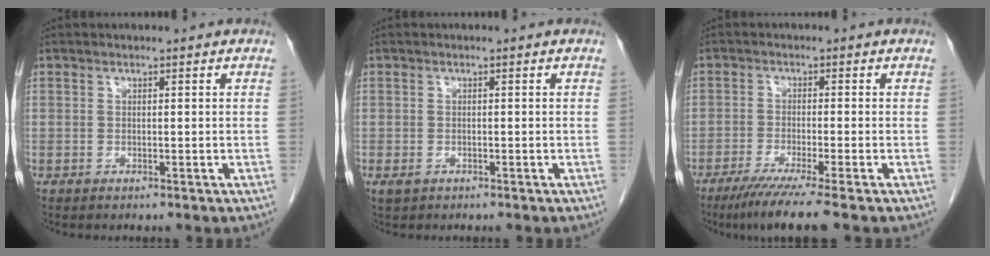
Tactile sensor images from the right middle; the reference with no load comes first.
{"total": 1.2, "force": [-0.6, 0.8, 0.6], "torque": [-0.014, 0.001, -0.004]}
{"total": 7.2, "force": [-5.3, -1.1, 4.6], "torque": [-0.074, -0.022, -0.092]}